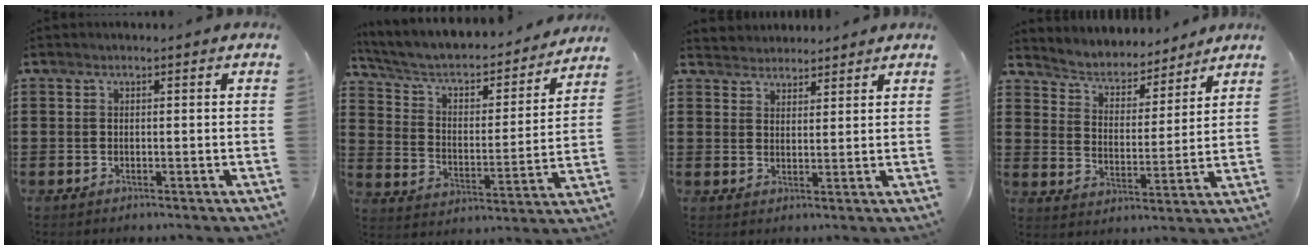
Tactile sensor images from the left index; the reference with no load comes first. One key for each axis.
{"total": 5.0, "fx": 3.8, "fy": 2.3, "fz": 2.3, "tx": -0.067, "ty": -0.031, "tz": 0.057}
{"total": 3.1, "fx": 2.9, "fy": 1.0, "fz": -0.6, "tx": 0.000, "ty": -0.004, "tz": 0.056}
{"total": 4.3, "fx": 4.2, "fy": 1.0, "fz": 0.0, "tx": -0.028, "ty": -0.031, "tz": 0.069}